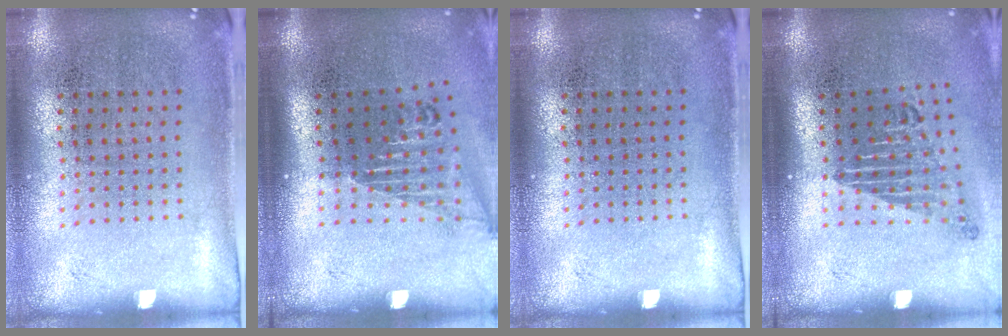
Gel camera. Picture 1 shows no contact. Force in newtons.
{"total": 1.6, "press": 1.2, "slide": 1.1}
{"total": 0.0}
{"total": 1.8, "press": 1.3, "slide": 1.3}